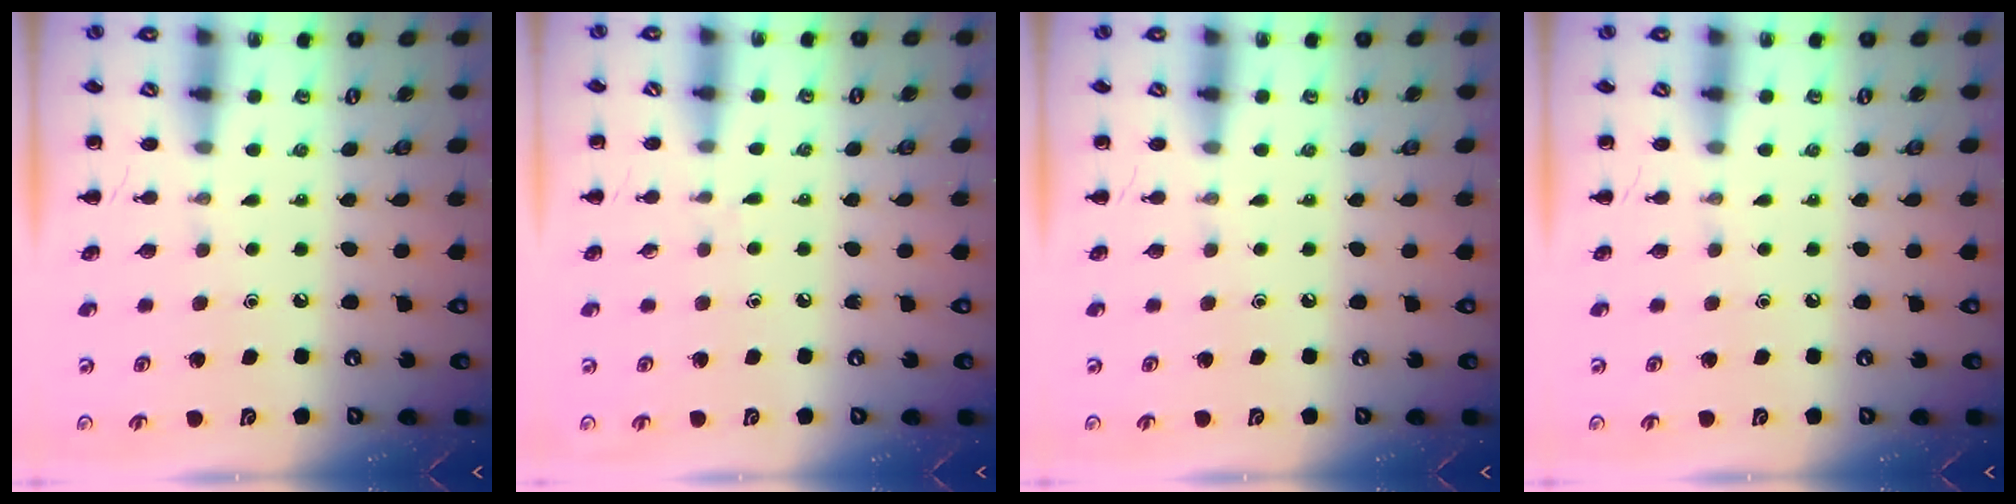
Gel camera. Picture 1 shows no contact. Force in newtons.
{"total": 3.3, "press": 2.9, "slide": 1.6}
{"total": 0.0}
{"total": 0.0}